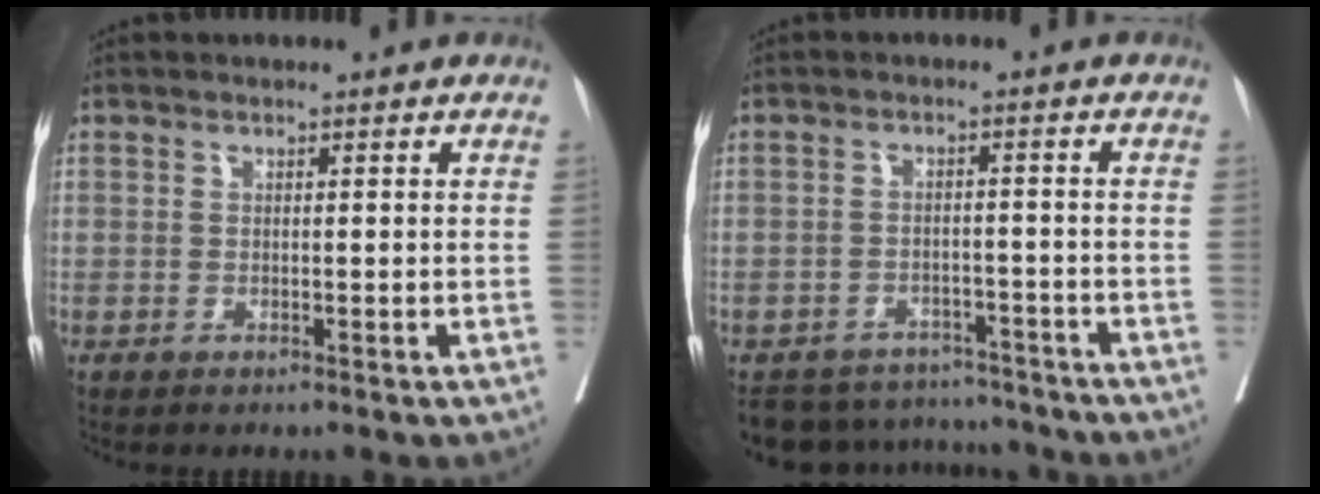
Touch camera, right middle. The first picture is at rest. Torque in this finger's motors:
{"motor_torque": [-0.39, -0.53, 0.03, -0.01]}